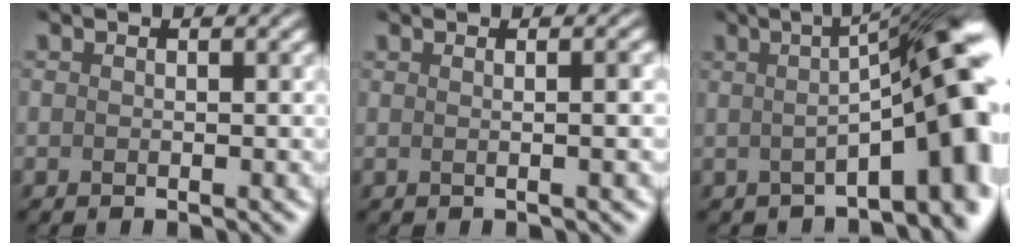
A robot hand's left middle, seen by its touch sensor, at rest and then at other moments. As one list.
[{"total": 3.6, "force": [1.0, 1.8, 2.9], "torque": [0.009, 0.016, -0.017]}, {"total": 10.1, "force": [-0.6, 2.1, 9.8], "torque": [-0.116, 0.011, -0.010]}]